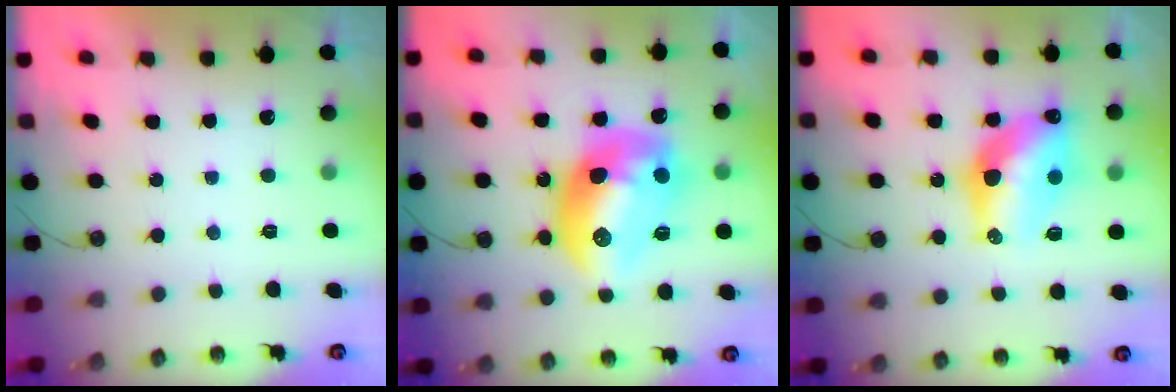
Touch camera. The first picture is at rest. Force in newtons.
{"total": 19.0, "press": 19.0, "slide": 1.5}
{"total": 14.1, "press": 14.1, "slide": 0.8}